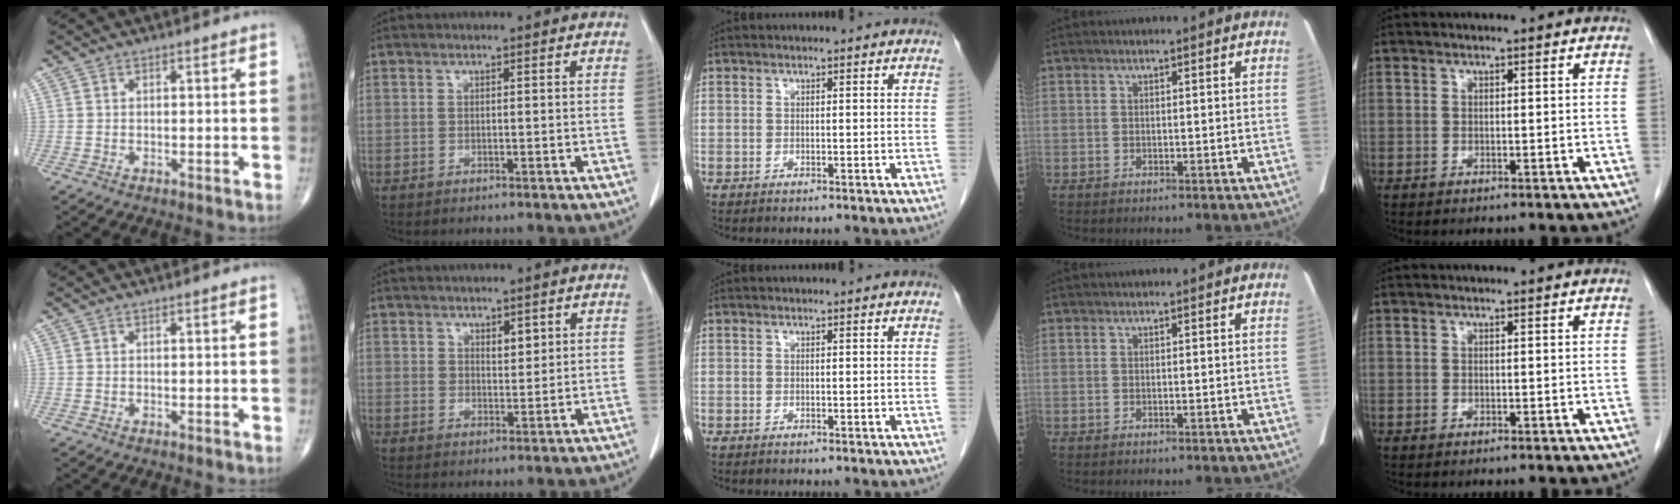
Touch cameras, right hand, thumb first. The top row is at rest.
{"index": {"total": 2.6, "force": [1.3, 1.5, 1.6], "torque": [-0.022, -0.003, 0.023]}}